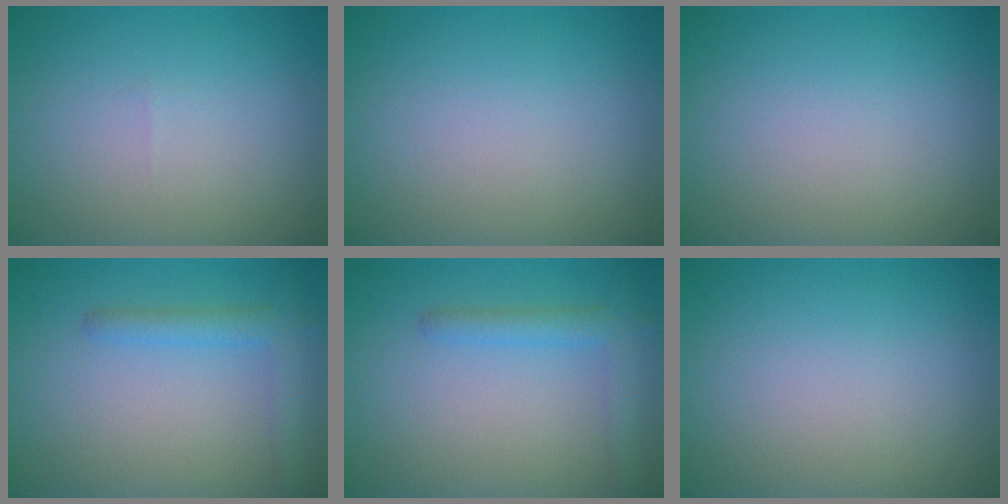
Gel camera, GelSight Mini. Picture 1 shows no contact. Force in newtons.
{"total": 0.0}
{"total": 0.0}
{"total": 2.4, "press": 2.4, "slide": 0.2}
{"total": 2.4, "press": 2.4, "slide": 0.2}
{"total": 0.0}